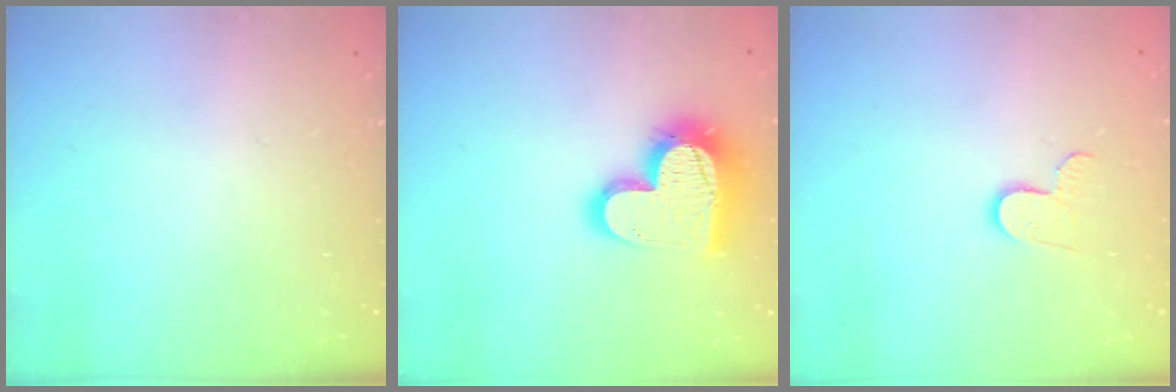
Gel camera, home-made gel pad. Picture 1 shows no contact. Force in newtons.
{"total": 17.7, "press": 17.6, "slide": 1.5}
{"total": 6.3, "press": 6.3, "slide": 0.5}